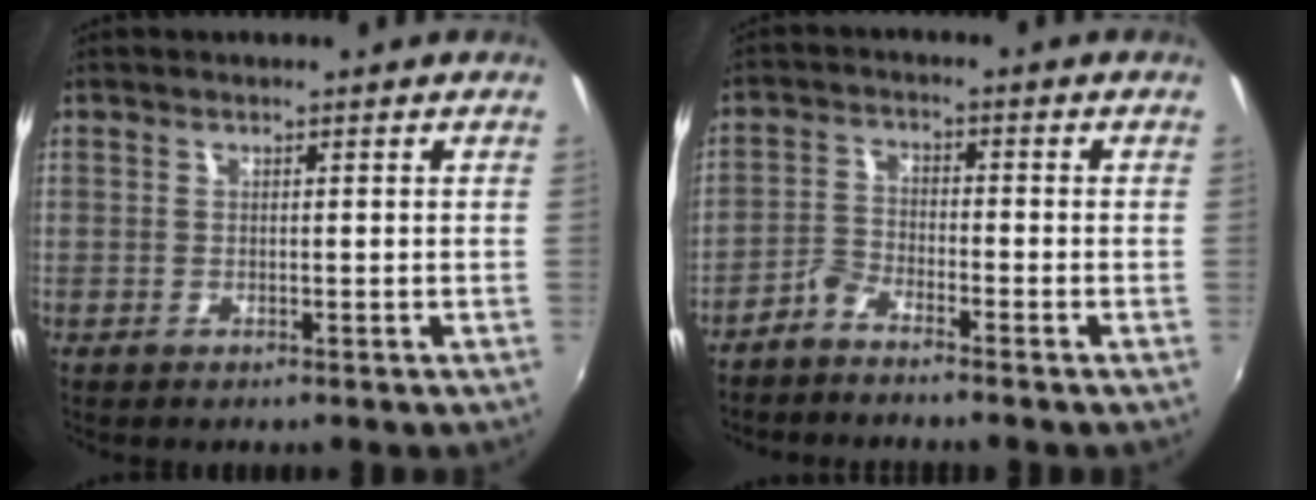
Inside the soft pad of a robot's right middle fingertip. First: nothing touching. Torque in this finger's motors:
{"motor_torque": [-0.12, -0.22, -0.01, -0.01]}